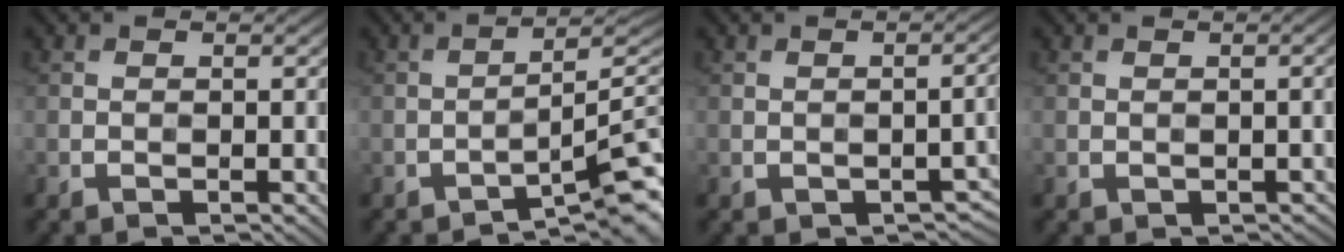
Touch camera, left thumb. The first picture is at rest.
{"total": 7.5, "force": [-4.5, 1.0, 5.9], "torque": [-0.084, 0.015, -0.070]}
{"total": 3.3, "force": [-1.2, 1.4, 2.7], "torque": [-0.035, 0.000, -0.008]}
{"total": 1.7, "force": [-0.4, 0.8, 1.4], "torque": [-0.013, -0.002, 0.005]}